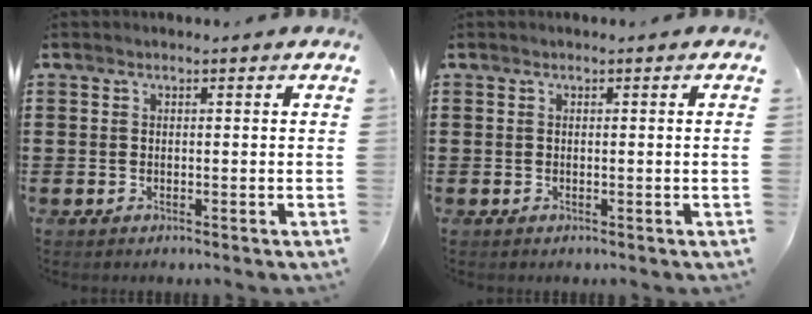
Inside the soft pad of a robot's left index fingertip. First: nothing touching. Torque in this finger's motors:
{"motor_torque": [0.00, 0.20, 0.10, -0.01]}